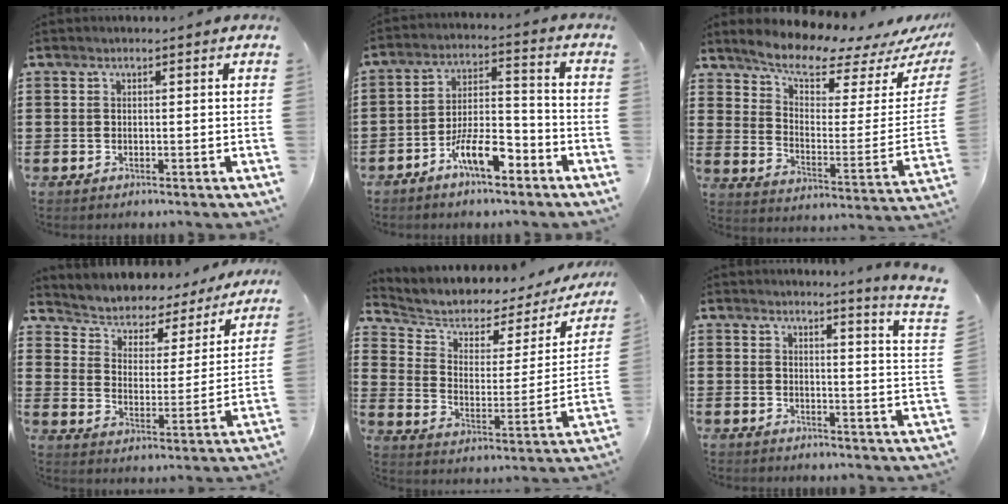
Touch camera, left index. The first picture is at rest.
{"total": 8.7, "force": [-5.7, 2.8, 5.9], "torque": [-0.119, 0.009, -0.107]}
{"total": 8.3, "force": [7.4, 1.9, 3.2], "torque": [-0.085, -0.055, 0.127]}
{"total": 3.4, "force": [3.1, 1.5, -0.1], "torque": [-0.026, -0.032, 0.042]}
{"total": 4.5, "force": [3.7, 2.2, 1.5], "torque": [-0.057, -0.028, 0.055]}
{"total": 3.2, "force": [2.6, -1.5, 0.8], "torque": [-0.027, -0.028, 0.041]}